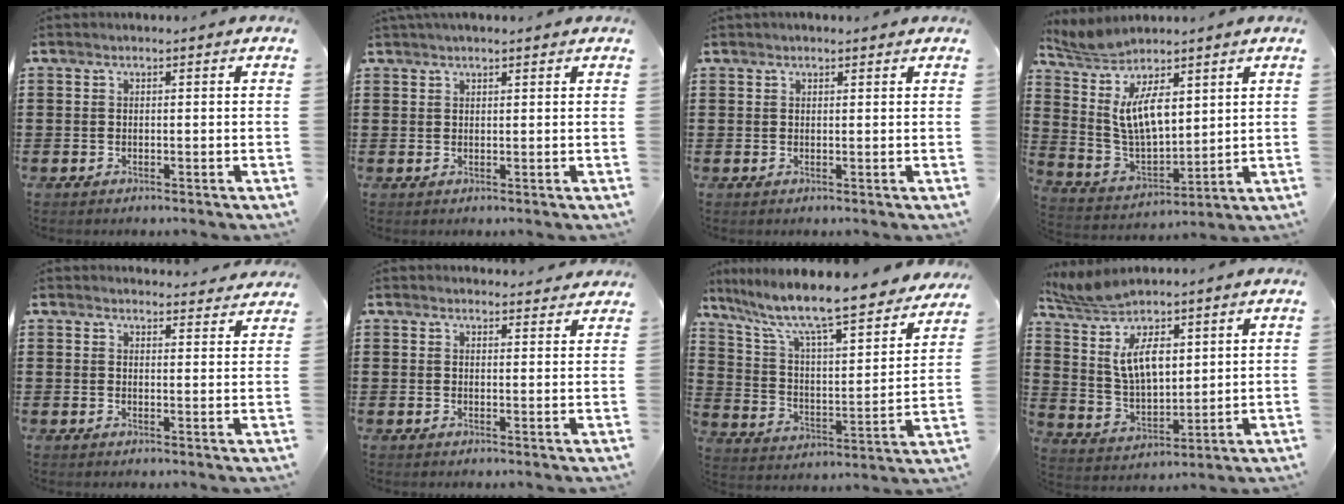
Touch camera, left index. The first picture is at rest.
{"total": 1.2, "force": [1.1, 0.3, 0.4], "torque": [-0.009, 0.001, 0.020]}
{"total": 0.7, "force": [0.7, 0.2, 0.2], "torque": [-0.005, 0.003, 0.012]}
{"total": 9.5, "force": [5.0, 4.4, 6.7], "torque": [-0.158, -0.015, 0.091]}
{"total": 2.7, "force": [2.6, 0.3, 0.2], "torque": [-0.005, -0.011, 0.048]}
{"total": 2.0, "force": [2.0, 0.4, 0.1], "torque": [0.001, -0.006, 0.038]}
{"total": 9.9, "force": [8.3, 0.8, 5.2], "torque": [-0.137, -0.065, 0.135]}
{"total": 9.6, "force": [5.3, 4.6, 6.5], "torque": [-0.163, -0.010, 0.093]}